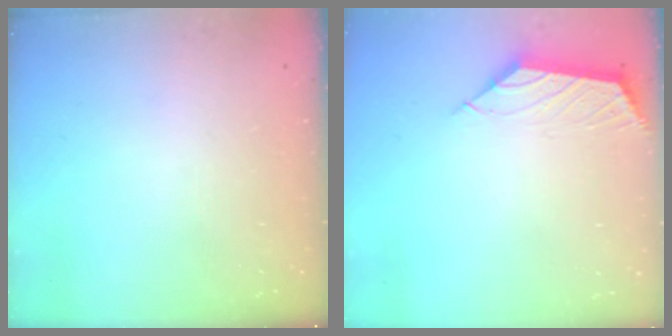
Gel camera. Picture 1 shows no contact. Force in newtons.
{"total": 2.6, "press": 2.5, "slide": 0.7}